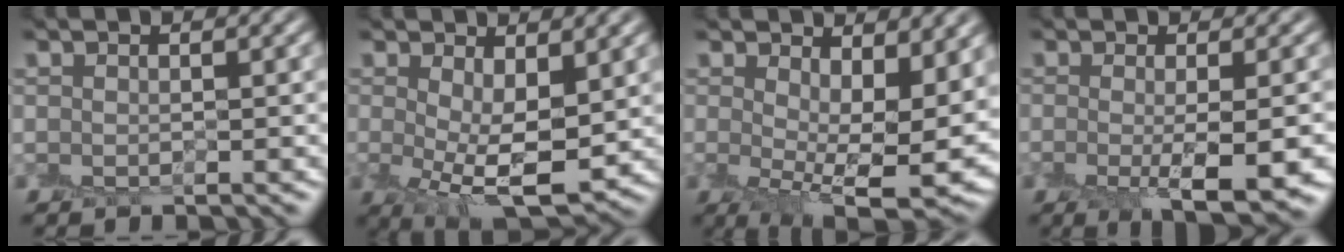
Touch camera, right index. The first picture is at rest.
{"total": 6.9, "force": [0.1, 3.5, 6.0], "torque": [-0.120, -0.021, 0.016]}
{"total": 10.1, "force": [1.0, 4.8, 8.8], "torque": [-0.144, -0.031, 0.030]}
{"total": 5.4, "force": [-1.5, 1.2, 5.0], "torque": [-0.085, -0.018, -0.019]}